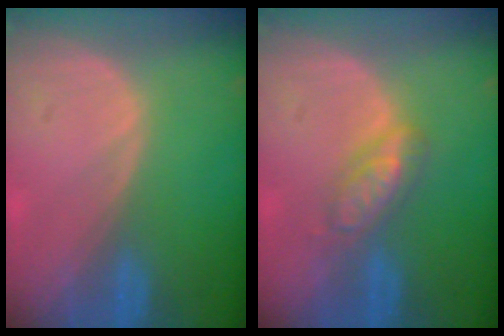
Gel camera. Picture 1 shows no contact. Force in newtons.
{"total": 4.6, "press": 4.5, "slide": 1.2}